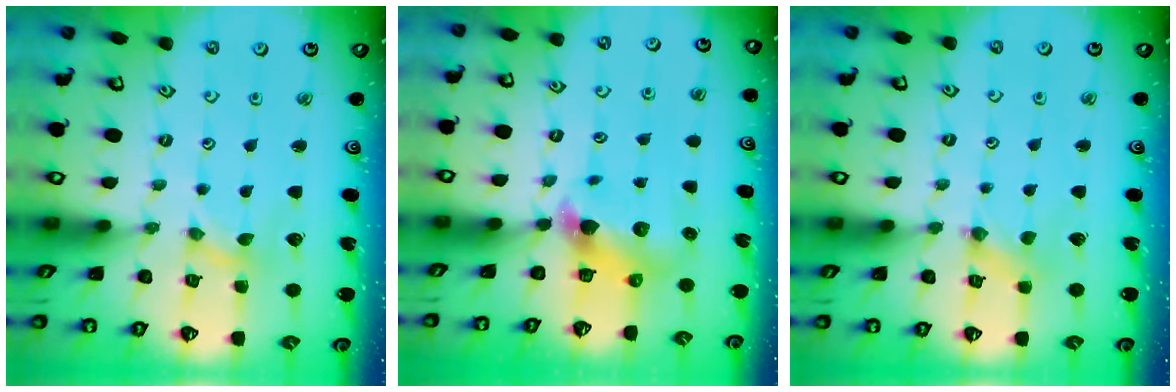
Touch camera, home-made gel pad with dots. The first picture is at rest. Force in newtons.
{"total": 6.6, "press": 6.6, "slide": 0.4}
{"total": 0.0}